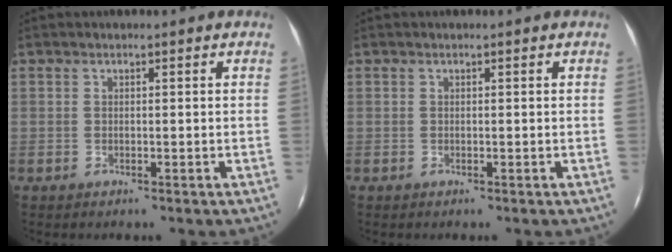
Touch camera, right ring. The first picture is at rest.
{"total": 0.0}